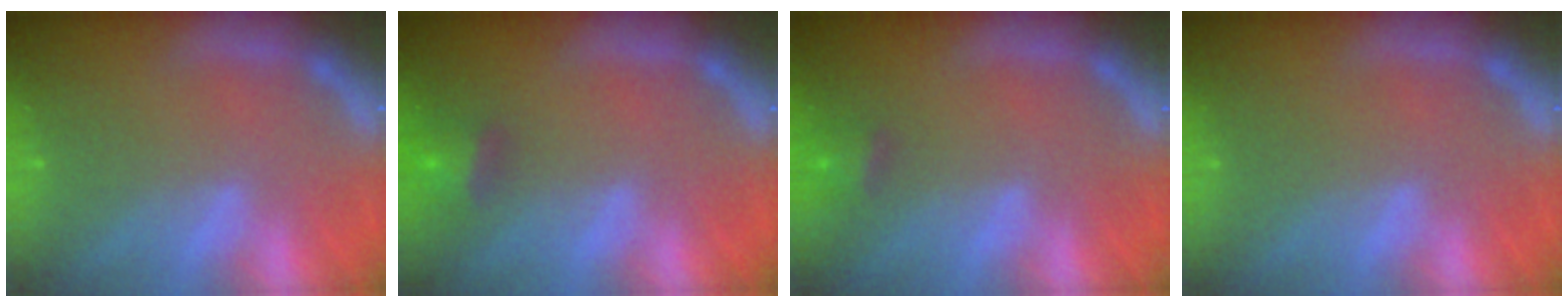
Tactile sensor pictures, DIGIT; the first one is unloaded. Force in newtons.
{"total": 2.9}
{"total": 1.9}
{"total": 0.0}